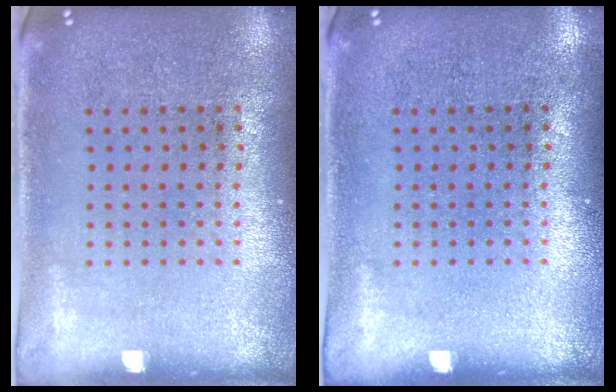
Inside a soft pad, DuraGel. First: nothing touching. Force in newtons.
{"total": 0.0}